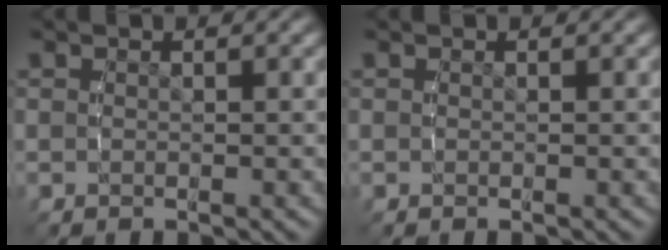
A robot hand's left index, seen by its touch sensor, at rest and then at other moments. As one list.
[{"total": 0.0}]